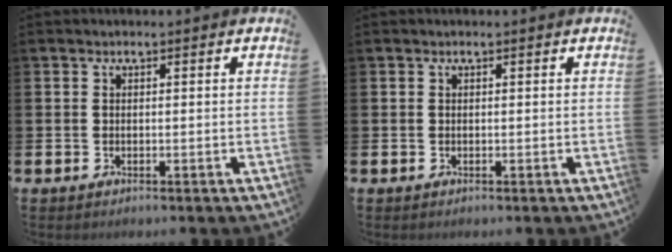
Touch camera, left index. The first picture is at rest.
{"total": 0.0}